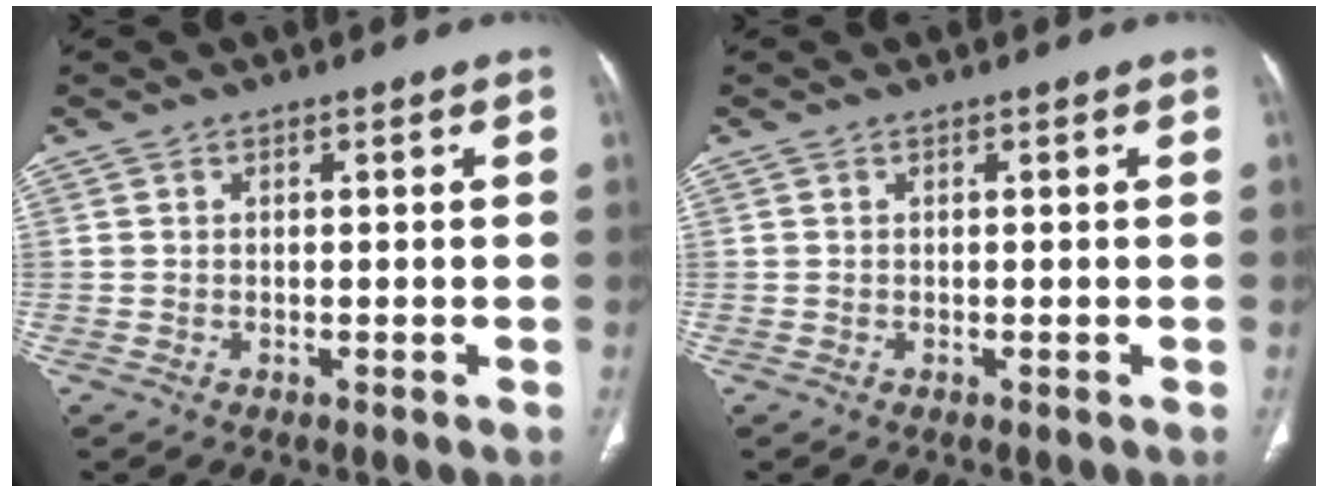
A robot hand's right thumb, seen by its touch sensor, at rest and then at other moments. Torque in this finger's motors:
{"motor_torque": [0.09, 0.03, 0.00, 0.00, 0.03]}